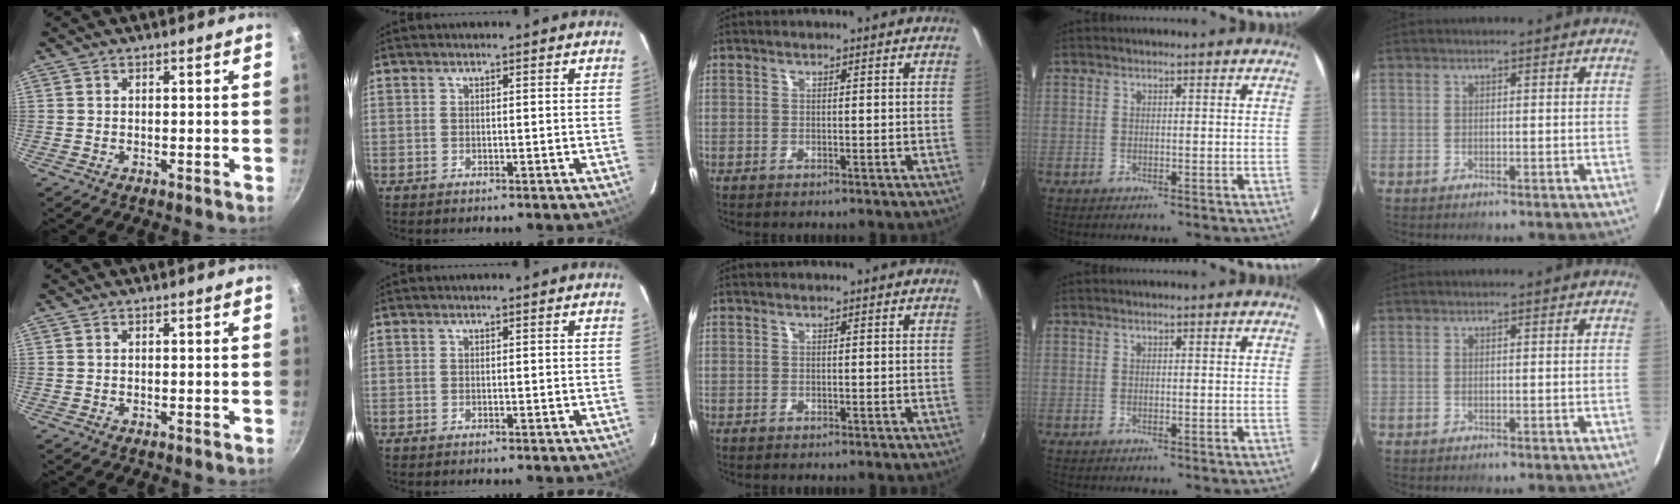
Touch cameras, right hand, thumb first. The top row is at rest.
{}